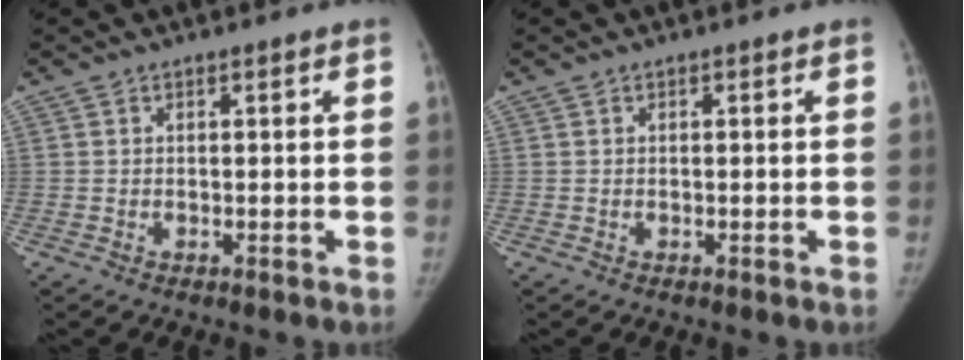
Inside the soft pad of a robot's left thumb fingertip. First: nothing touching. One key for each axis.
{"total": 0.0}